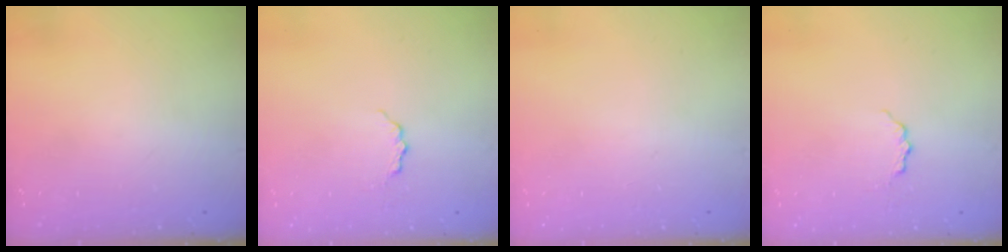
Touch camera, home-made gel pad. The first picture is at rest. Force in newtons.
{"total": 3.8, "press": 3.8, "slide": 0.5}
{"total": 0.0}
{"total": 3.8, "press": 3.8, "slide": 0.5}